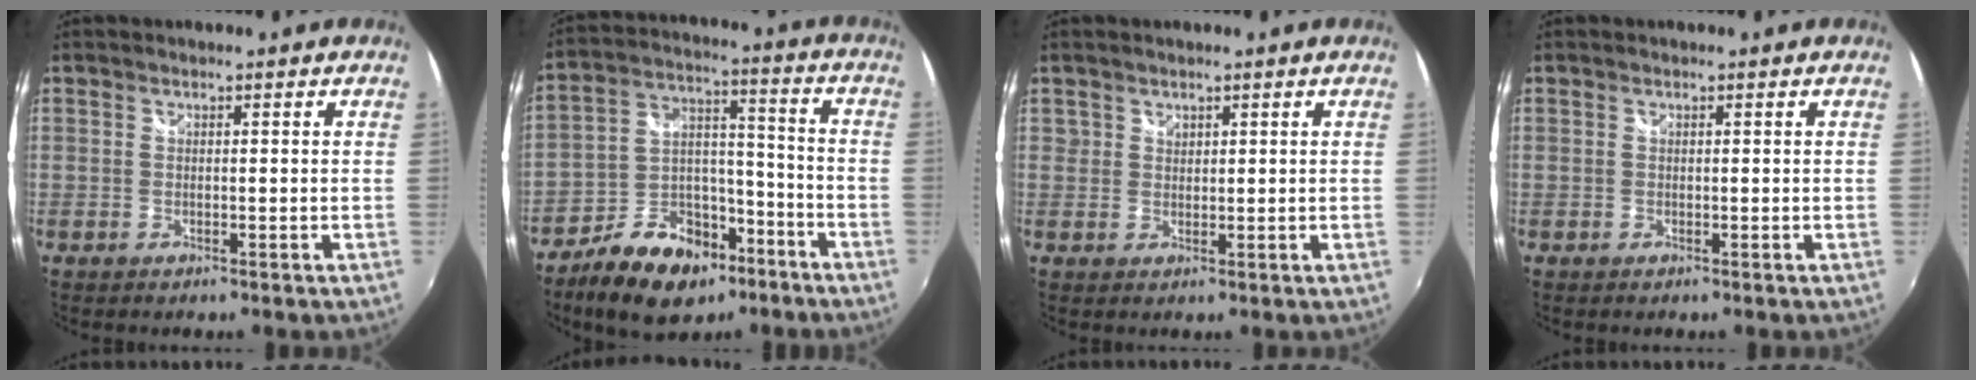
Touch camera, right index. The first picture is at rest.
{"total": 15.6, "force": [-9.7, 9.1, 8.2], "torque": [-0.158, 0.032, -0.149]}
{"total": 1.3, "force": [0.8, 1.0, 0.1], "torque": [0.003, 0.003, 0.014]}
{"total": 0.0}